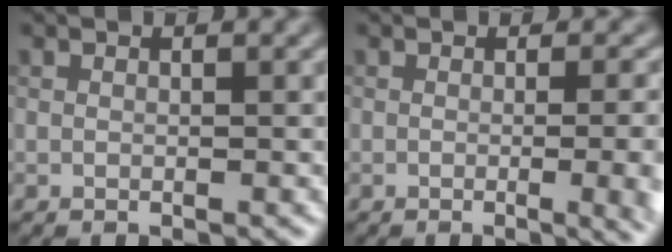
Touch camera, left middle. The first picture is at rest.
{"total": 7.6, "force": [-0.9, 3.7, 6.6], "torque": [-0.023, 0.015, 0.004]}